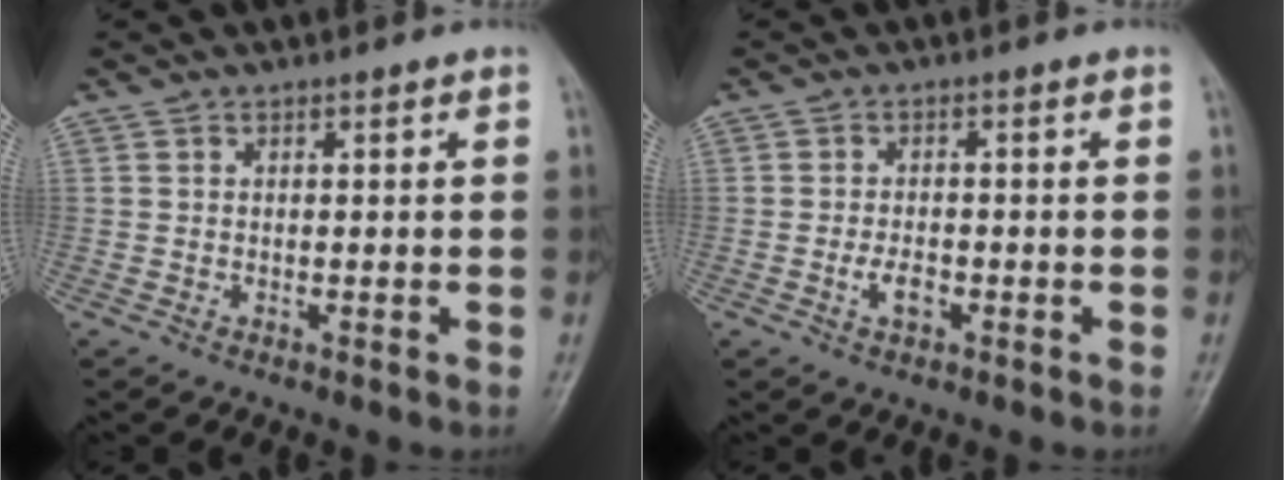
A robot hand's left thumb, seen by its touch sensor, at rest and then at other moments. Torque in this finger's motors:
{"motor_torque": [-0.19, 0.39, 0.36, 0.09, 0.02]}